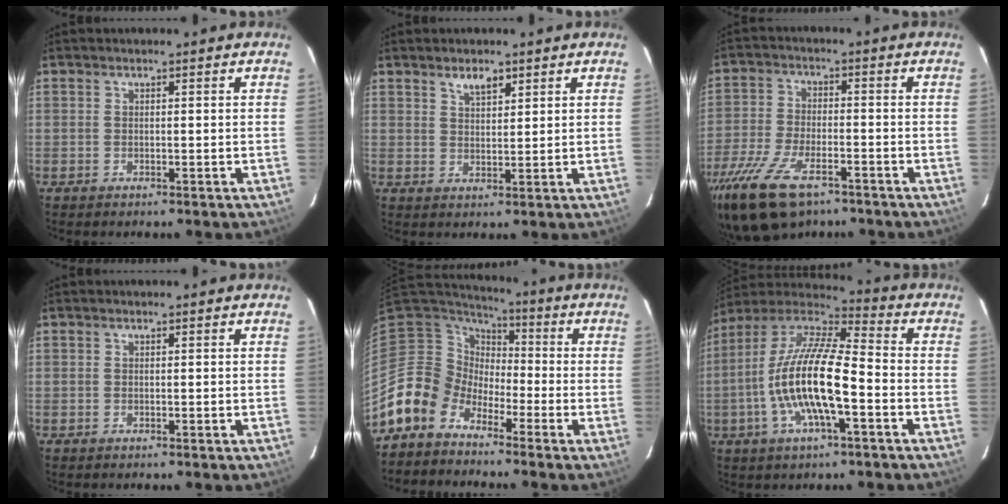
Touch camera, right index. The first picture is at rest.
{"total": 3.5, "force": [2.4, 1.5, 2.0], "torque": [-0.032, 0.005, 0.042]}
{"total": 14.6, "force": [-9.9, 6.3, 8.8], "torque": [-0.205, -0.033, -0.186]}
{"total": 0.0}
{"total": 8.1, "force": [-5.6, 5.9, 0.6], "torque": [-0.022, 0.032, -0.127]}
{"total": 17.6, "force": [-4.8, 4.6, 16.3], "torque": [-0.311, -0.010, -0.096]}